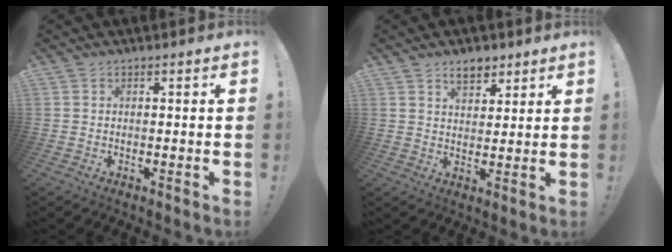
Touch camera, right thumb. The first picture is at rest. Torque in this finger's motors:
{"motor_torque": [0.14, 0.40, -0.02, 0.02, 0.02]}